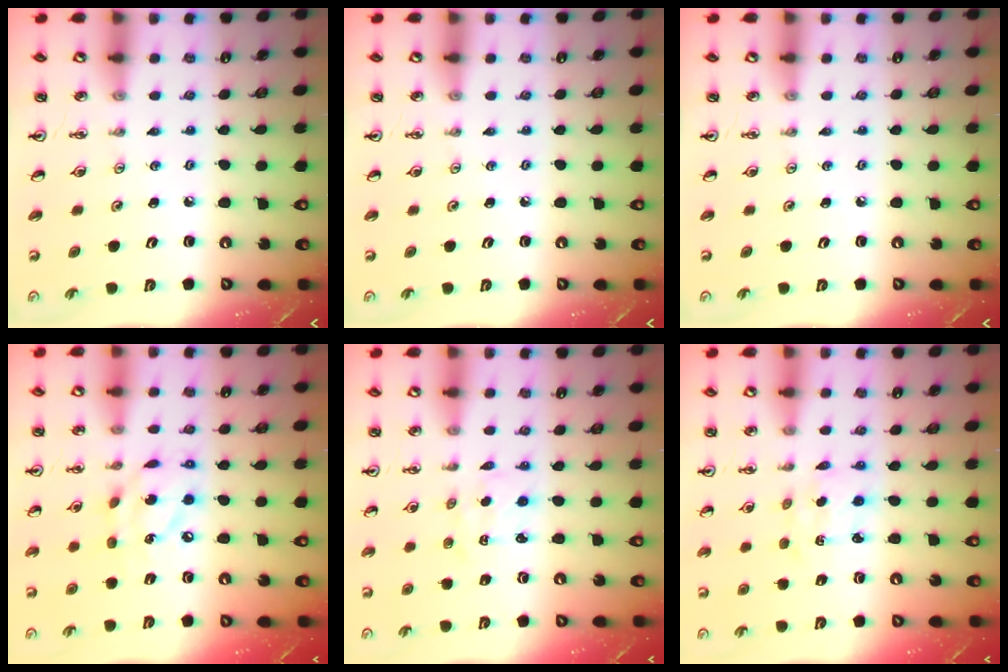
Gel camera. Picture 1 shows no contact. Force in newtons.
{"total": 0.0}
{"total": 0.0}
{"total": 11.2, "press": 11.2, "slide": 0.6}
{"total": 2.1, "press": 2.1, "slide": 0.3}
{"total": 2.4, "press": 2.4, "slide": 0.3}